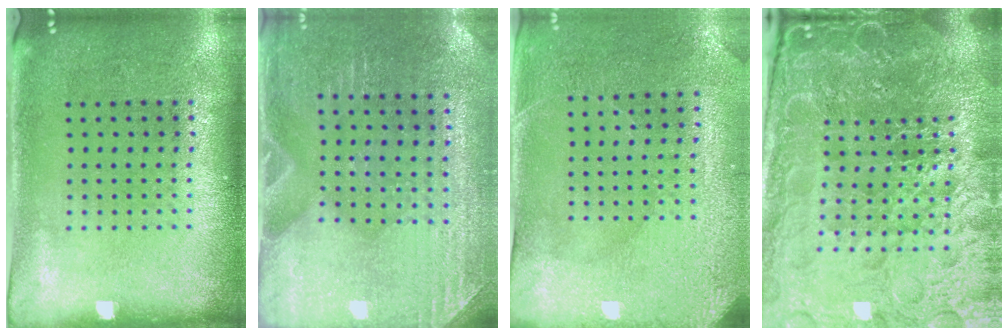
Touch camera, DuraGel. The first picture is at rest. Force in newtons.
{"total": 2.9, "press": 2.9, "slide": 0.4}
{"total": 2.9, "press": 2.7, "slide": 1.0}
{"total": 6.8, "press": 6.0, "slide": 3.2}